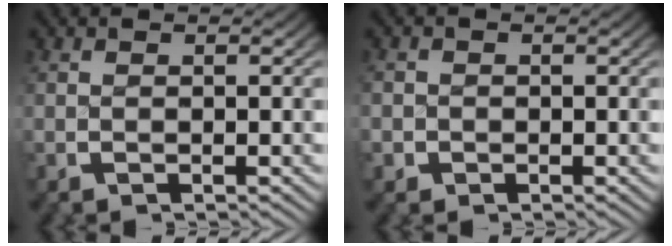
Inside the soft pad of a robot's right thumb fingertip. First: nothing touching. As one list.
[{"total": 2.0, "force": [-0.6, 1.9, 0.2], "torque": [-0.006, -0.010, -0.011]}]